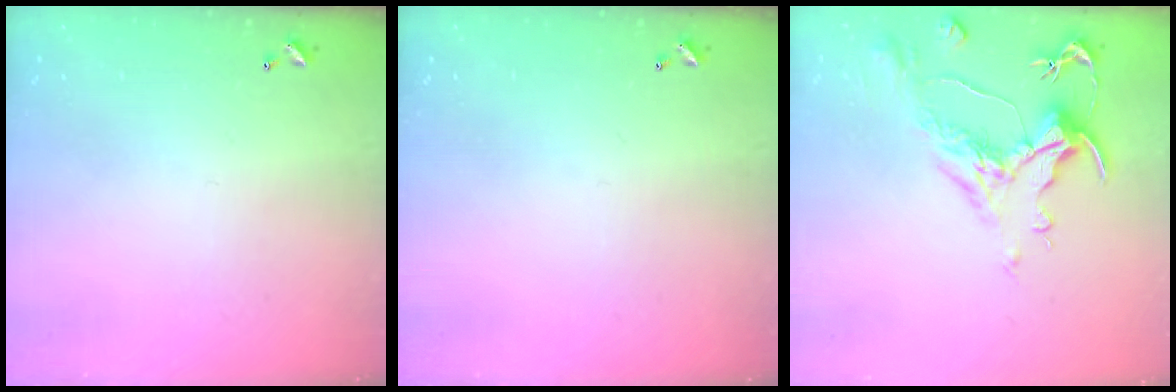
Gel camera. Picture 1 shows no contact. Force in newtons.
{"total": 0.0}
{"total": 1.5, "press": 0.5, "slide": 1.4}